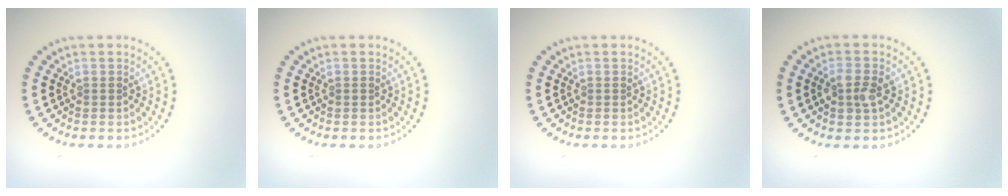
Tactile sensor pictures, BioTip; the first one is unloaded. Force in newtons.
{"total": 0.0}
{"total": 0.0}
{"total": 2.3, "press": 2.3, "slide": 0.2}